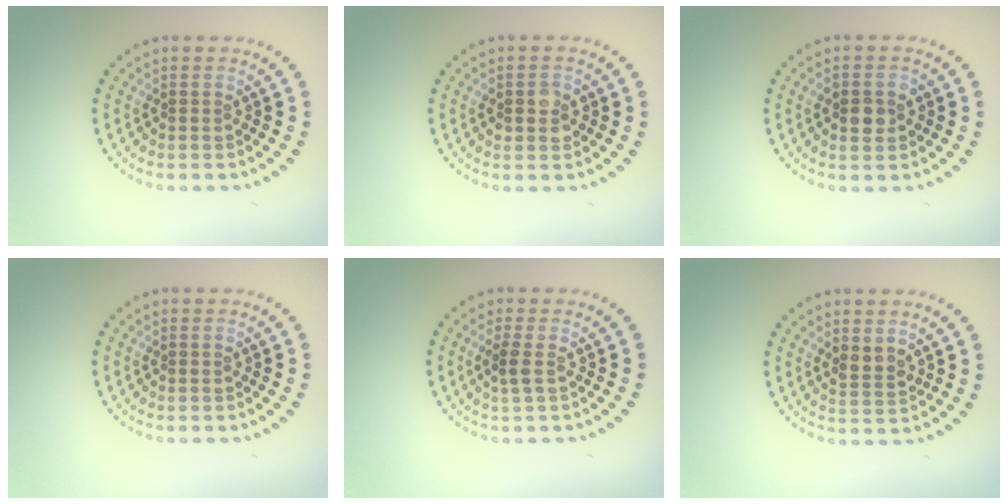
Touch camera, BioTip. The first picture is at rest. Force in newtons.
{"total": 1.7, "press": 1.7, "slide": 0.1}
{"total": 2.3, "press": 2.2, "slide": 0.3}
{"total": 0.0}
{"total": 1.2, "press": 0.9, "slide": 0.7}
{"total": 1.7, "press": 1.5, "slide": 0.8}